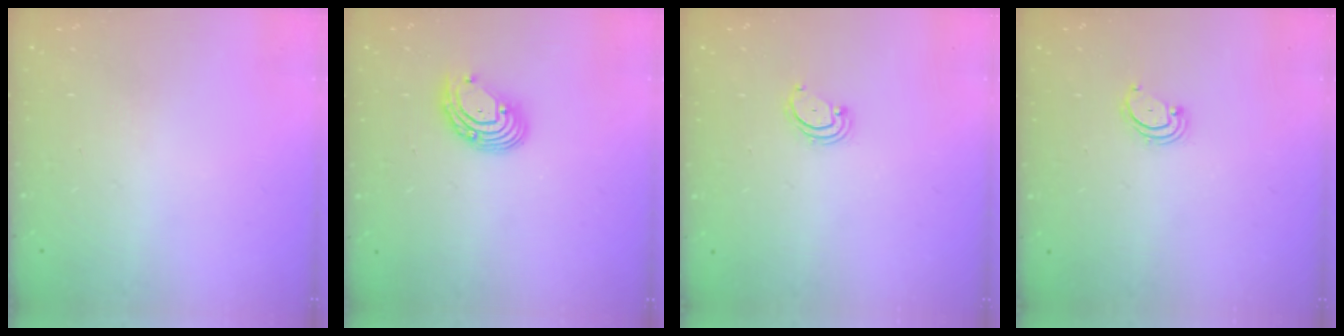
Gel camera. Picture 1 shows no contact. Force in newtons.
{"total": 8.3, "press": 8.2, "slide": 0.7}
{"total": 2.9, "press": 2.9, "slide": 0.3}
{"total": 2.9, "press": 2.9, "slide": 0.3}